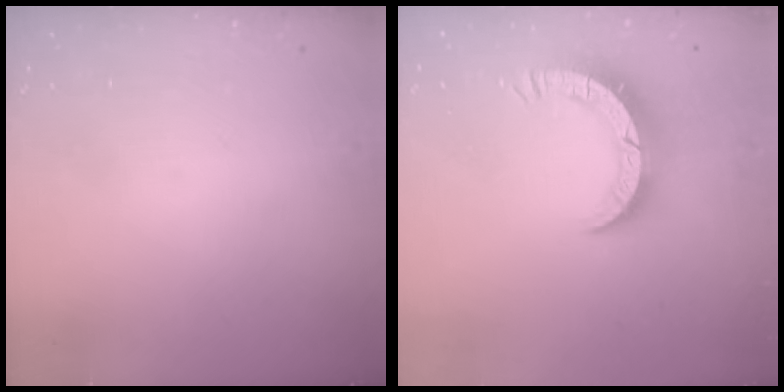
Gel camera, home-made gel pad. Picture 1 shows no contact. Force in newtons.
{"total": 8.2, "press": 8.2, "slide": 0.9}